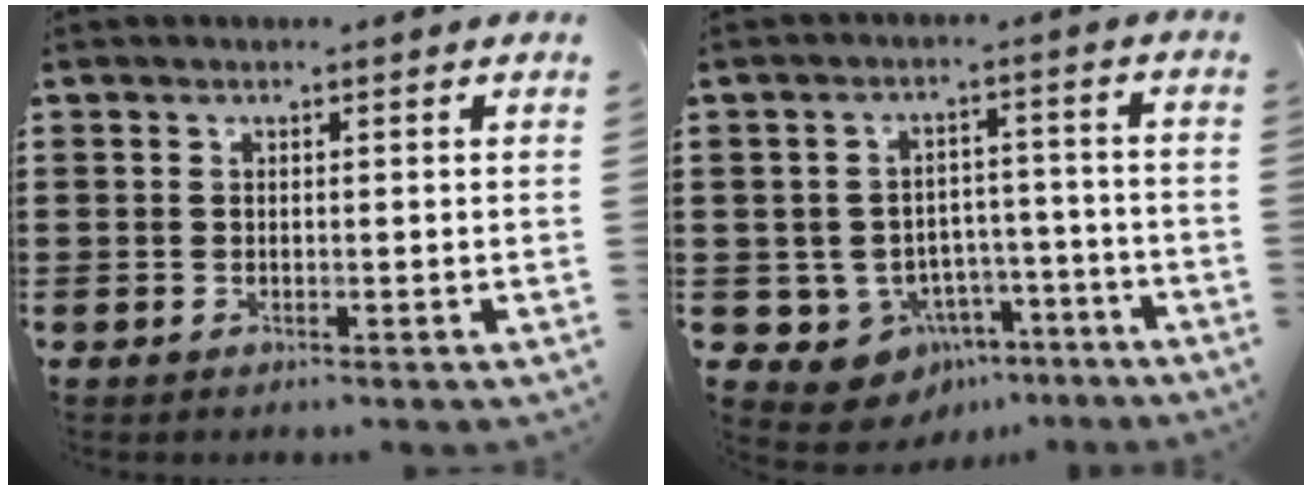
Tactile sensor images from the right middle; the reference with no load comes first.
{"total": 5.8, "force": [-3.8, 4.3, 0.9], "torque": [-0.032, 0.017, -0.070]}